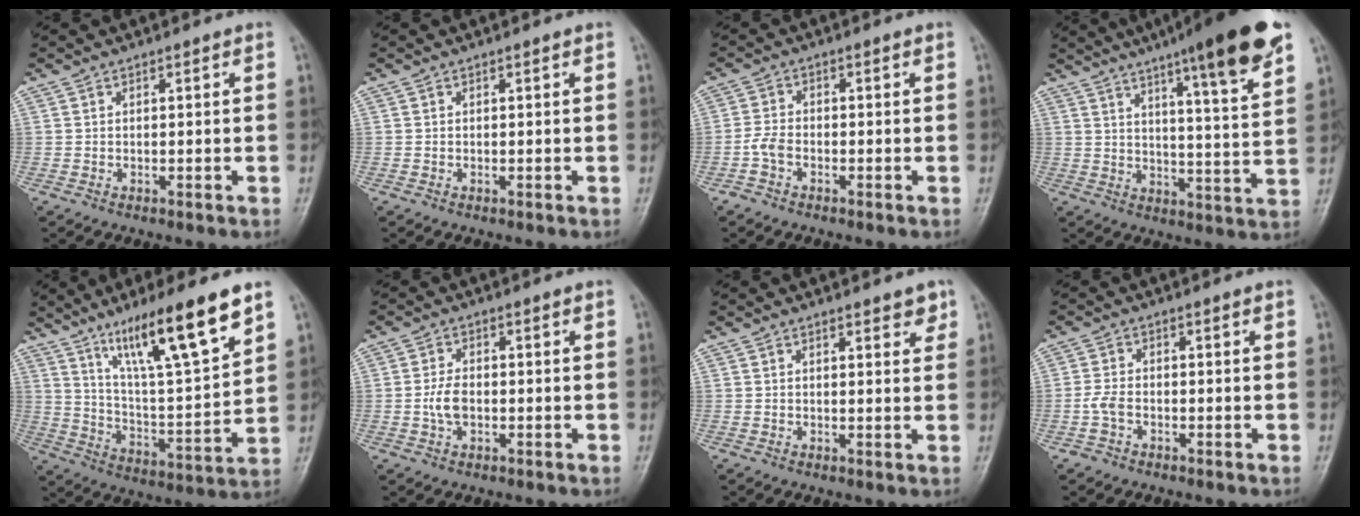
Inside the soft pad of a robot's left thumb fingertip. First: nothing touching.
{"total": 0.0}
{"total": 2.8, "force": [-1.5, 1.7, 1.7], "torque": [-0.037, 0.007, -0.035]}
{"total": 18.5, "force": [11.8, 2.1, 14.1], "torque": [-0.187, -0.048, 0.164]}
{"total": 18.9, "force": [11.8, 2.6, 14.5], "torque": [-0.228, -0.053, 0.208]}
{"total": 3.5, "force": [-0.7, 2.2, 2.7], "torque": [-0.053, 0.005, -0.016]}
{"total": 2.7, "force": [1.9, 1.0, 1.6], "torque": [-0.008, -0.010, 0.022]}
{"total": 2.7, "force": [-1.2, 1.8, 1.7], "torque": [-0.035, 0.007, -0.025]}